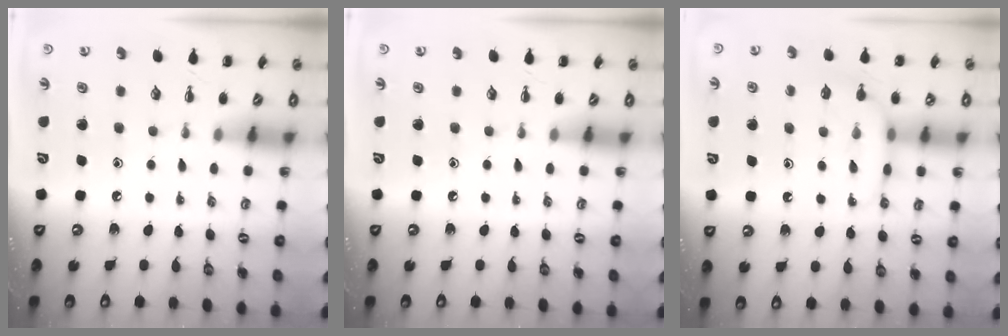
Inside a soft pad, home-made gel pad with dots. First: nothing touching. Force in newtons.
{"total": 0.0}
{"total": 8.3, "press": 8.3, "slide": 0.7}